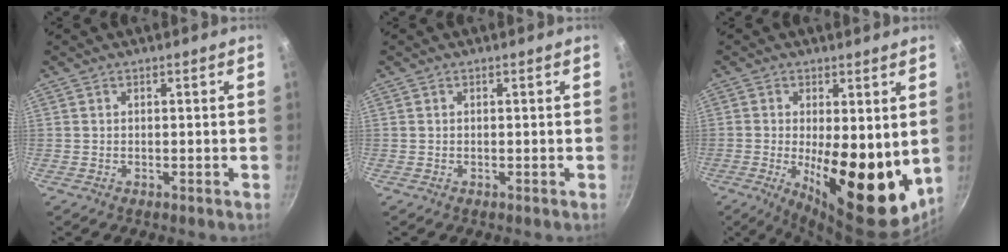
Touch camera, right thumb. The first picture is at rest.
{"total": 0.0}
{"total": 17.9, "force": [-1.4, 7.2, 16.3], "torque": [-0.210, -0.029, -0.010]}